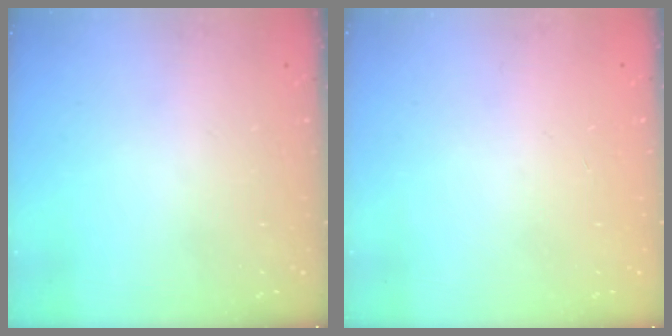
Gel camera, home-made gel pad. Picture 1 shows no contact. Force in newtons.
{"total": 0.0}